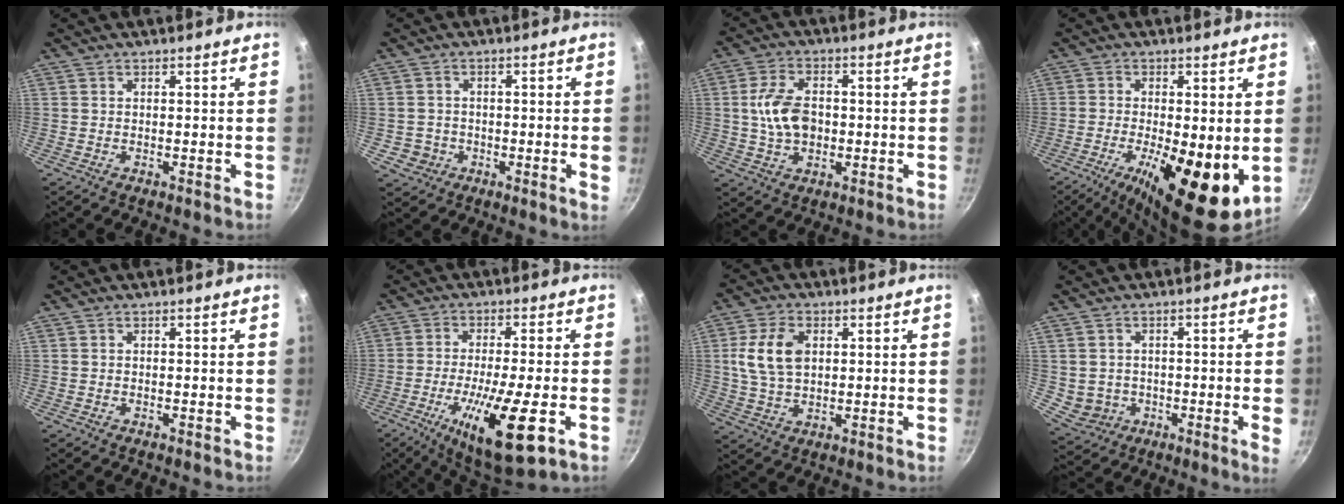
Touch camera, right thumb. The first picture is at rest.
{"total": 4.4, "force": [-0.9, 3.1, 2.9], "torque": [-0.028, 0.008, -0.011]}
{"total": 9.3, "force": [0.0, 6.1, 7.0], "torque": [-0.120, 0.012, -0.004]}
{"total": 15.7, "force": [-3.0, 5.7, 14.4], "torque": [-0.229, -0.019, -0.042]}
{"total": 0.0}
{"total": 16.0, "force": [-5.6, 3.7, 14.5], "torque": [-0.251, 0.003, -0.093]}
{"total": 9.5, "force": [1.9, 6.2, 7.0], "torque": [-0.123, 0.001, 0.035]}
{"total": 6.3, "force": [-0.7, 4.1, 4.7], "torque": [-0.060, -0.003, 0.000]}